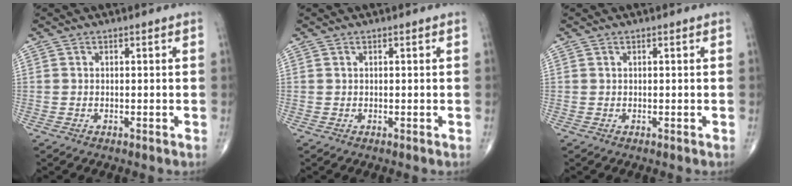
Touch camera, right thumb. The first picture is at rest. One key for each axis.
{"total": 0.0}
{"total": 0.0}